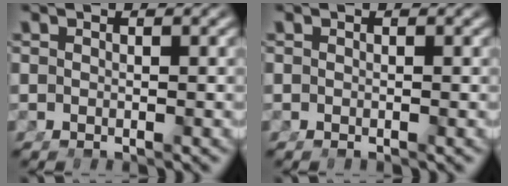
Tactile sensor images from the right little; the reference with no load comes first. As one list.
[{"total": 0.0}]